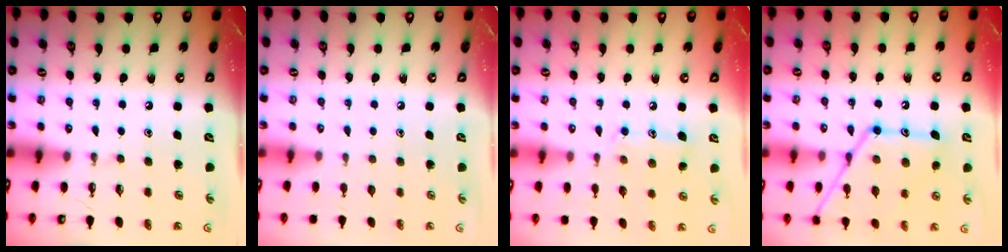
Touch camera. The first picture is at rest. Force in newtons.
{"total": 0.0}
{"total": 9.6, "press": 9.6, "slide": 0.5}
{"total": 17.9, "press": 17.8, "slide": 1.4}